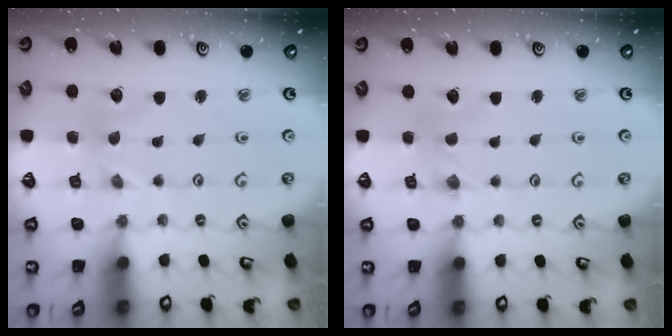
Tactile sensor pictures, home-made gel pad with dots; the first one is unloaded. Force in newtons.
{"total": 0.0}